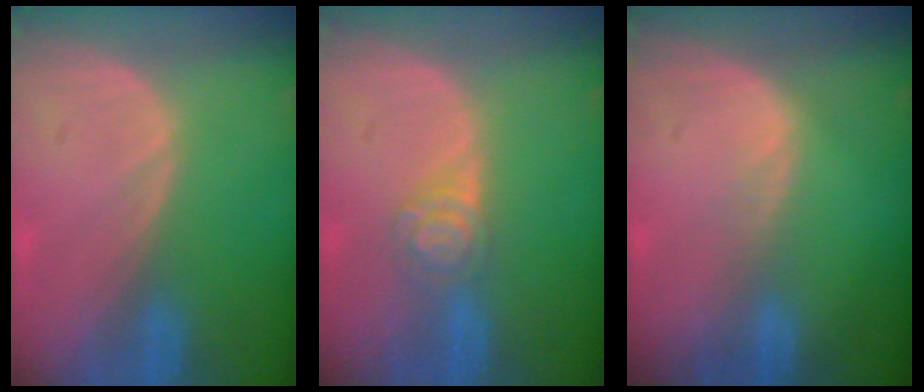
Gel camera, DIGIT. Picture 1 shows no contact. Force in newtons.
{"total": 4.3, "press": 3.9, "slide": 1.7}
{"total": 0.9, "press": 0.9, "slide": 0.1}